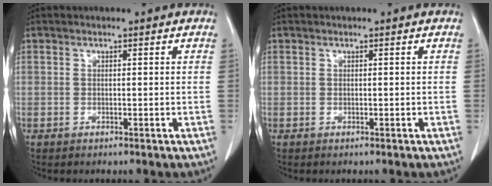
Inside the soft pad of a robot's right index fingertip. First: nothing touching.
{"total": 0.0}